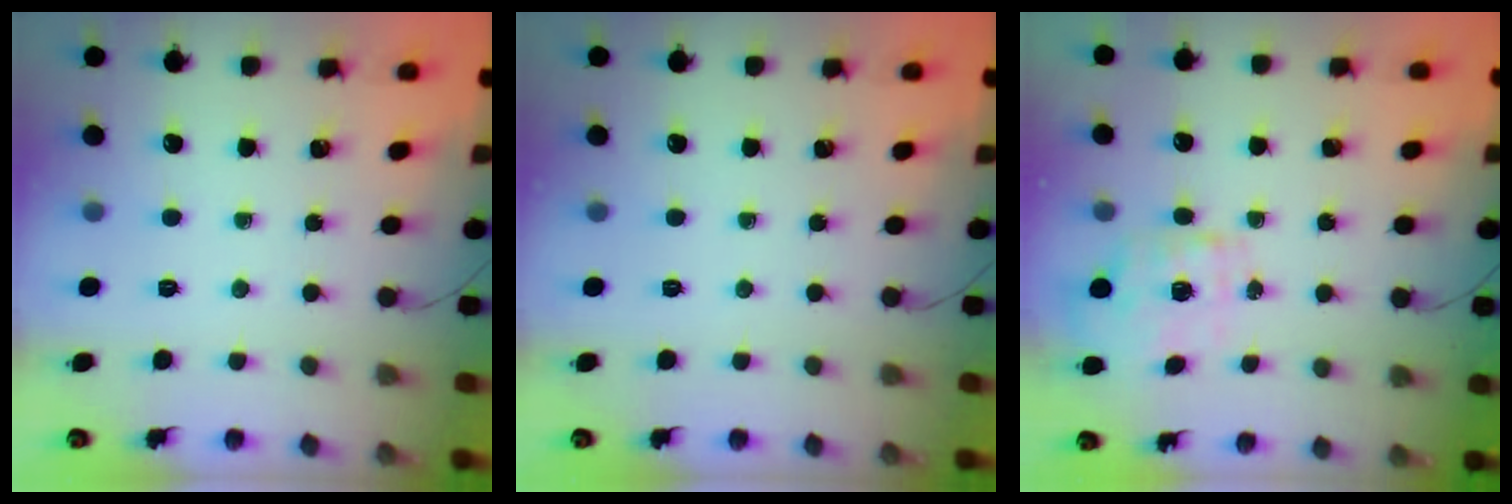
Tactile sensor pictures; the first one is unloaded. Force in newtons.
{"total": 0.0}
{"total": 1.9, "press": 1.9, "slide": 0.5}